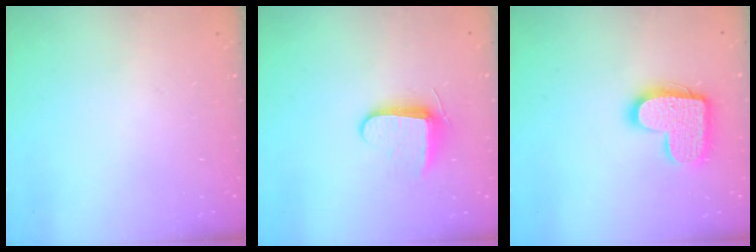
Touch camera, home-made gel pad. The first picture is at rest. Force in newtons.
{"total": 8.7, "press": 8.6, "slide": 1.4}
{"total": 14.9, "press": 14.9, "slide": 1.0}